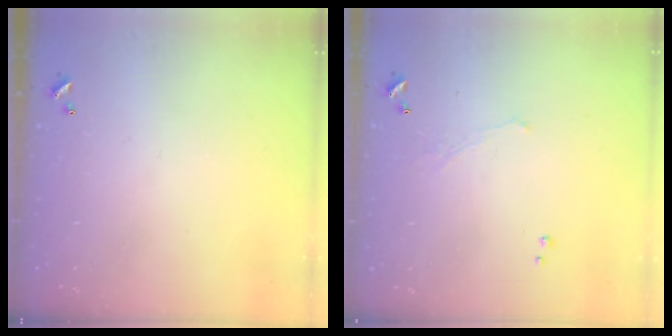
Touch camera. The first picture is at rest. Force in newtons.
{"total": 1.1, "press": 1.0, "slide": 0.6}